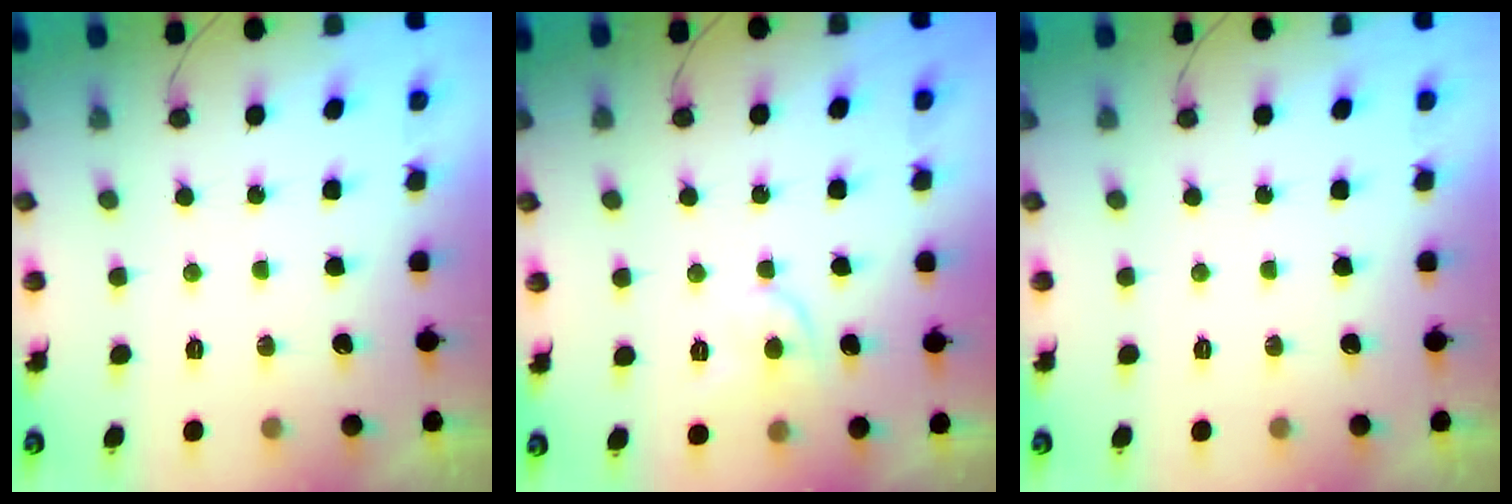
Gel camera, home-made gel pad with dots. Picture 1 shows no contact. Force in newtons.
{"total": 6.5, "press": 6.5, "slide": 0.6}
{"total": 0.0}